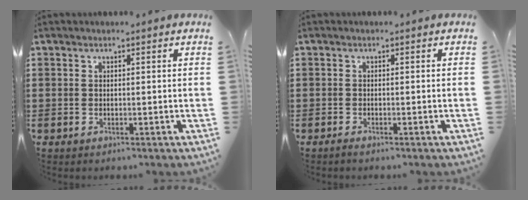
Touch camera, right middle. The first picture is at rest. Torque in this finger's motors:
{"motor_torque": [-1.00, 1.12, -0.02, -0.01]}